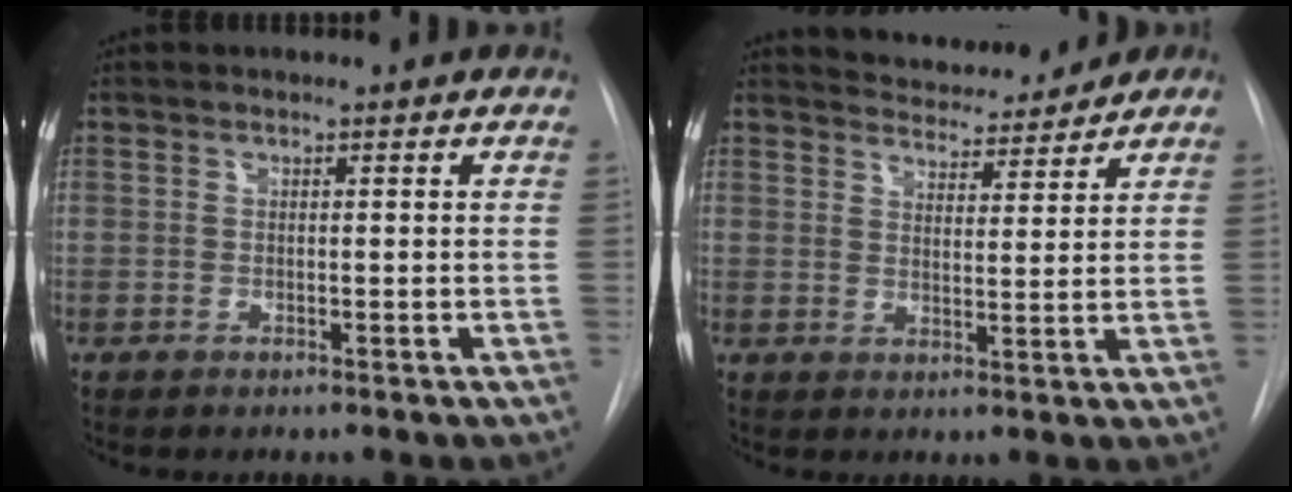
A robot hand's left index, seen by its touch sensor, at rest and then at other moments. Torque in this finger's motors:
{"motor_torque": [0.46, -1.37, -0.58, 0.00]}